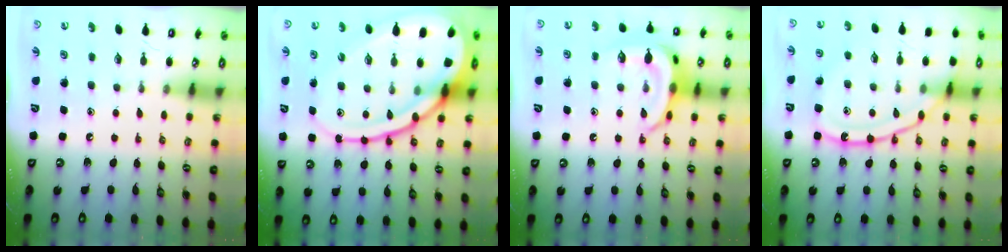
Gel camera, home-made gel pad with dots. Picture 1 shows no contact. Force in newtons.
{"total": 21.5, "press": 21.4, "slide": 2.1}
{"total": 15.3, "press": 15.3, "slide": 0.7}
{"total": 14.9, "press": 14.8, "slide": 1.2}